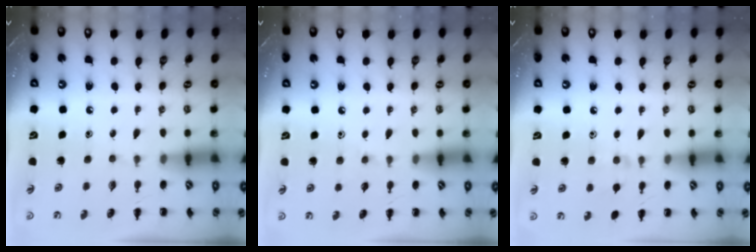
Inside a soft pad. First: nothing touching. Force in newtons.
{"total": 2.9, "press": 2.7, "slide": 1.1}
{"total": 6.1, "press": 5.7, "slide": 2.2}